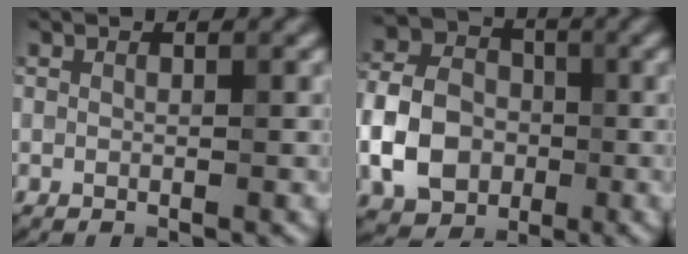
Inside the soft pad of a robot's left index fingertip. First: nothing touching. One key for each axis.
{"total": 6.9, "fx": -1.8, "fy": 5.4, "fz": 3.9, "tx": -0.085, "ty": 0.009, "tz": -0.042}